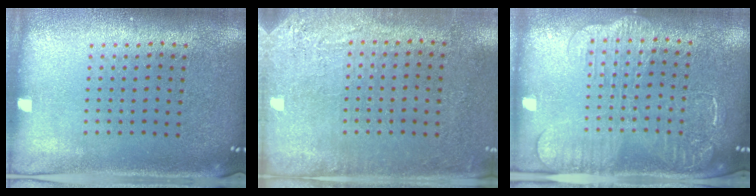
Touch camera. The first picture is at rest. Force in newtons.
{"total": 2.8, "press": 2.3, "slide": 1.5}
{"total": 2.2, "press": 2.0, "slide": 0.9}